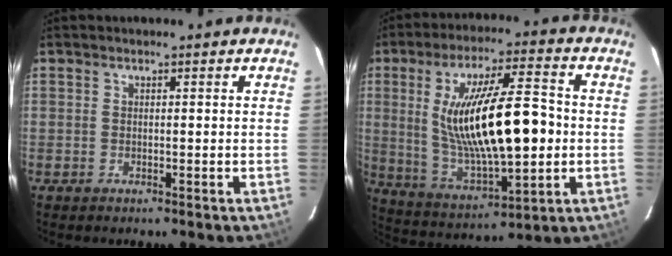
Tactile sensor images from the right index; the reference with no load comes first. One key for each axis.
{"total": 20.9, "fx": 0.4, "fy": 6.2, "fz": 19.9, "tx": -0.362, "ty": -0.001, "tz": 0.030}